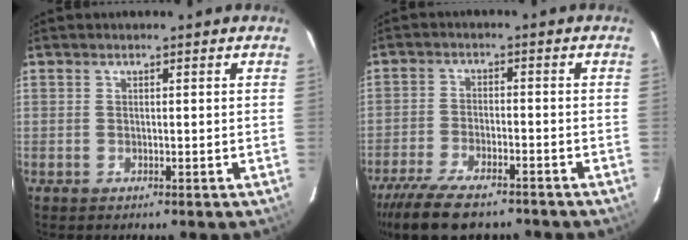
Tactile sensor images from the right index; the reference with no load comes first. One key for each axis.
{"total": 13.4, "fx": -10.8, "fy": 4.1, "fz": 6.8, "tx": -0.155, "ty": -0.033, "tz": -0.183}